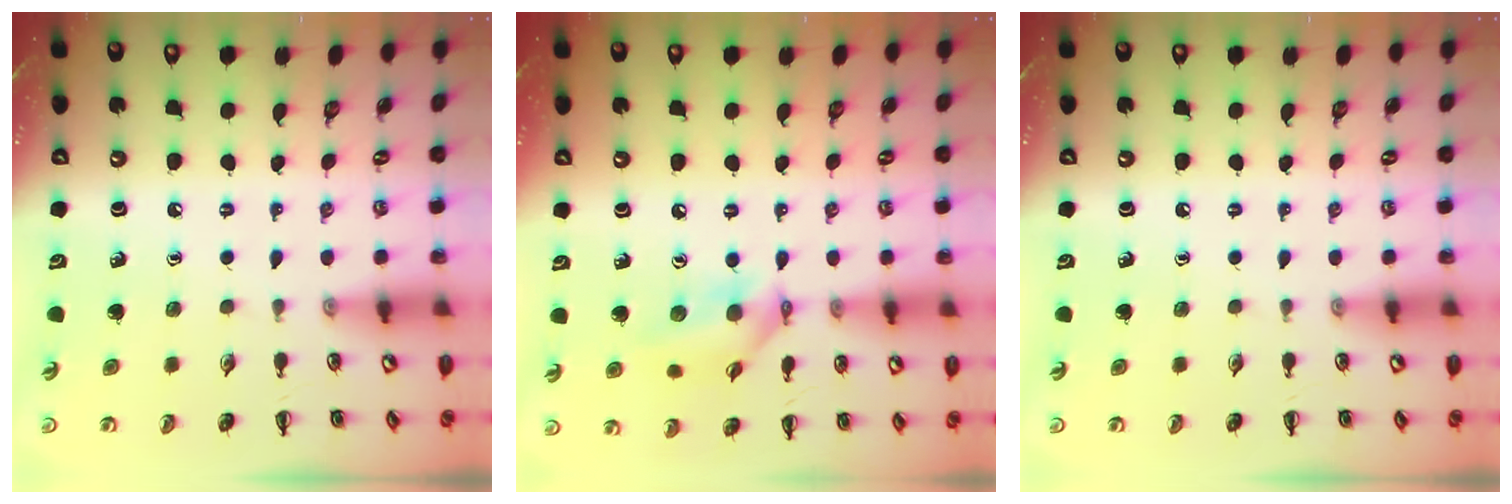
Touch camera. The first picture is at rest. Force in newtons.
{"total": 11.8, "press": 11.7, "slide": 1.9}
{"total": 0.0}